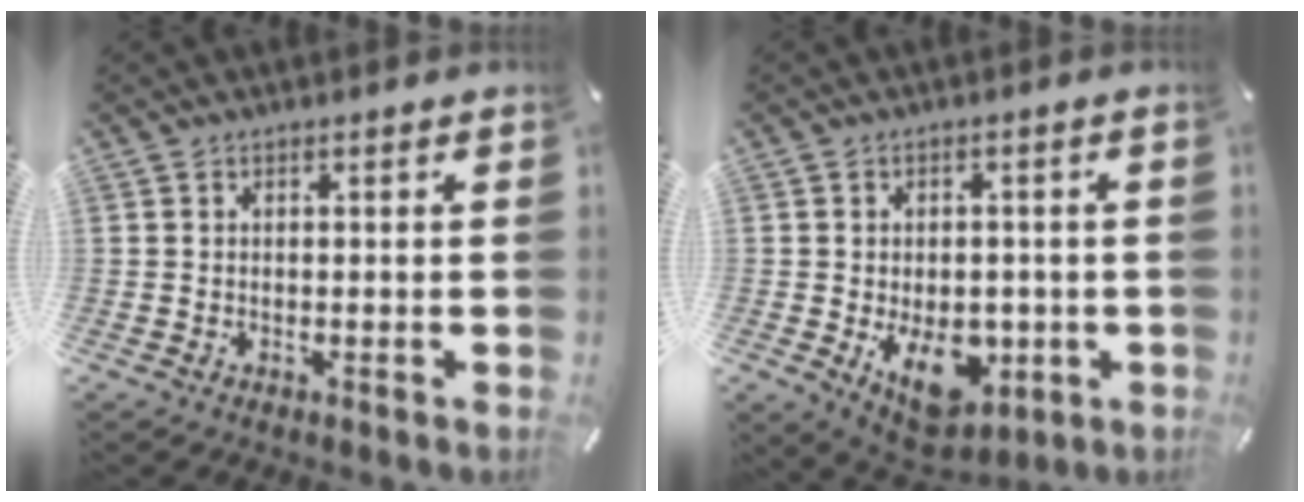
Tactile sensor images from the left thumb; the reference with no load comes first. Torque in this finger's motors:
{"motor_torque": [0.47, 1.11, 0.25, 0.10, 0.14]}